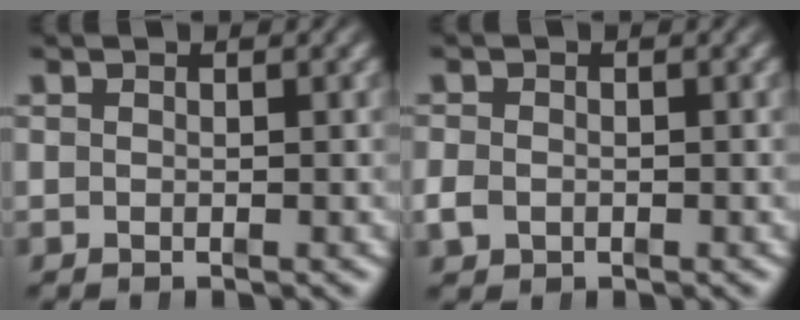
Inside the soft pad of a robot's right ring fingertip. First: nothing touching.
{"total": 1.4, "force": [-0.8, 1.0, 0.5], "torque": [-0.016, -0.003, -0.011]}